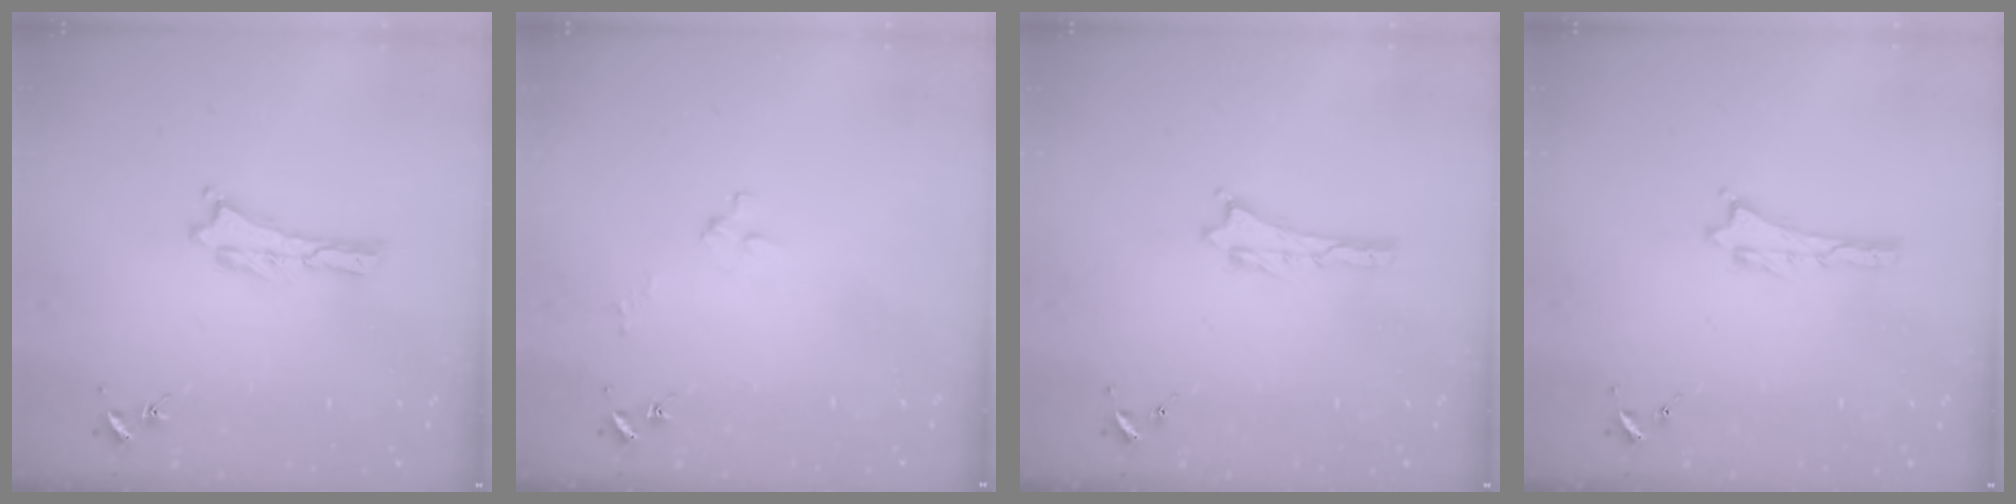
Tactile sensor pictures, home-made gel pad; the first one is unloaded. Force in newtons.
{"total": 2.0, "press": 2.0, "slide": 0.1}
{"total": 0.0}
{"total": 0.0}